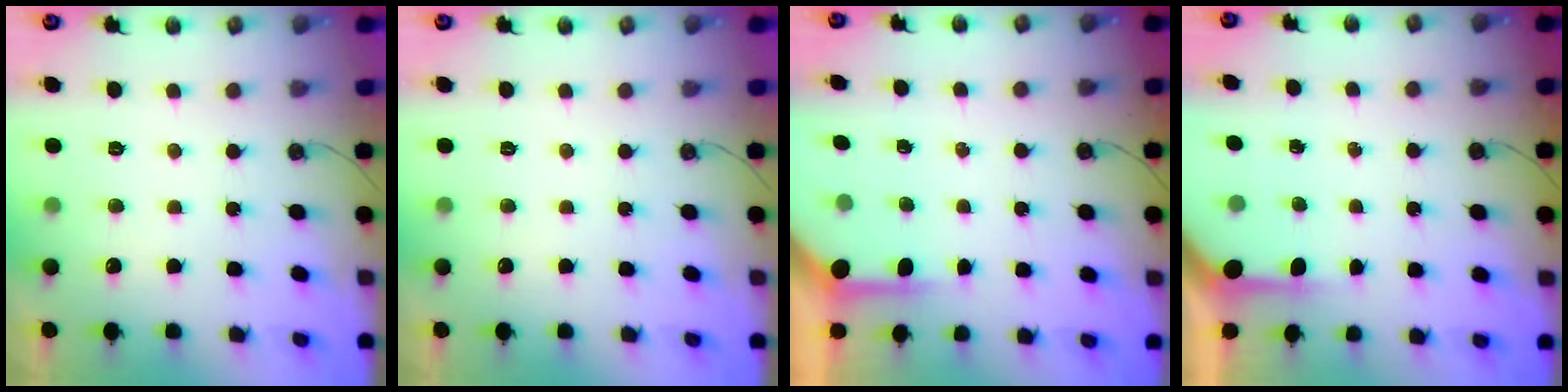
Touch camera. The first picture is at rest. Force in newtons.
{"total": 0.0}
{"total": 3.8, "press": 3.8, "slide": 0.4}
{"total": 3.9, "press": 3.9, "slide": 0.3}